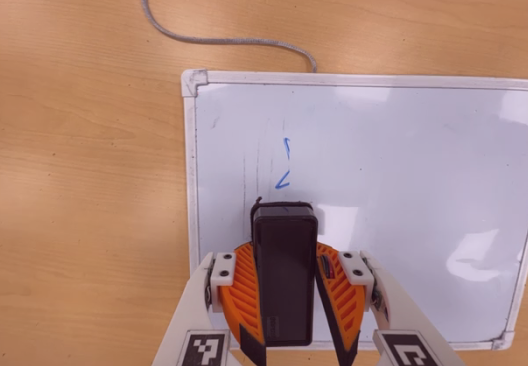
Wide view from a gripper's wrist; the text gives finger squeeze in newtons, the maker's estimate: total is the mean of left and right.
{"total": 9.5, "left": 8.9, "right": 10.2}